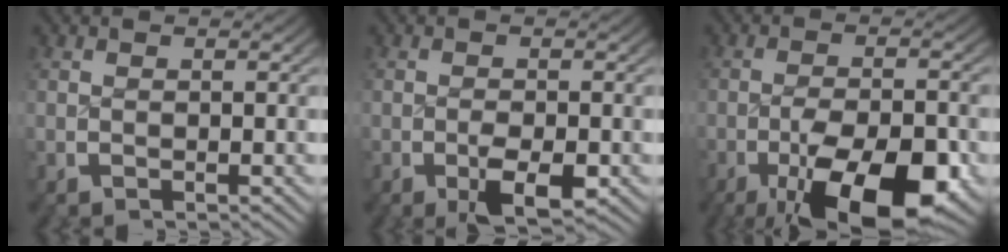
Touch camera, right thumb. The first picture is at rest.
{"total": 4.1, "force": [-1.9, 2.1, 3.0], "torque": [-0.062, -0.014, -0.034]}
{"total": 12.3, "force": [-5.5, 6.2, 9.1], "torque": [-0.171, -0.046, -0.074]}